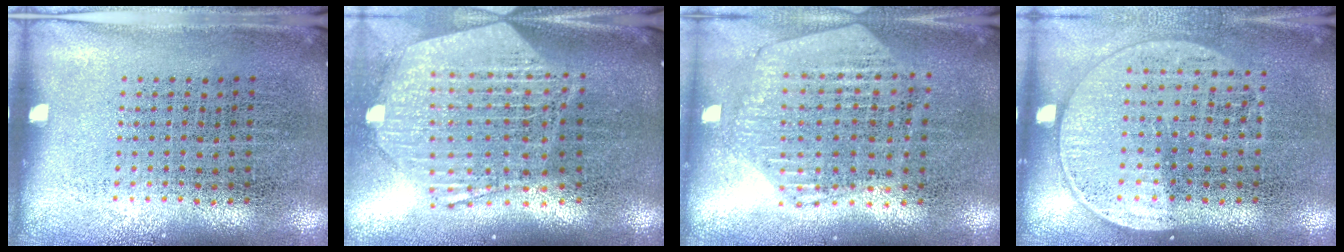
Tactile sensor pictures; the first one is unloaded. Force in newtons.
{"total": 3.0, "press": 2.4, "slide": 1.8}
{"total": 1.2, "press": 1.2, "slide": 0.2}
{"total": 1.5, "press": 1.4, "slide": 0.6}